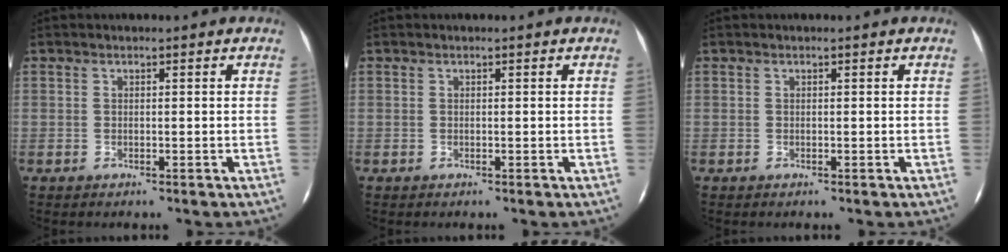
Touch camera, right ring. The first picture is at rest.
{"total": 0.0}
{"total": 0.0}